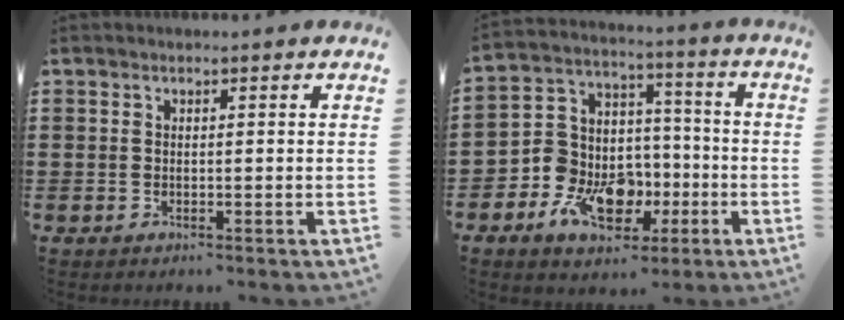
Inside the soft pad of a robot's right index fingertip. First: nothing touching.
{"total": 11.6, "force": [-5.1, 8.9, 5.5], "torque": [-0.130, 0.022, -0.088]}